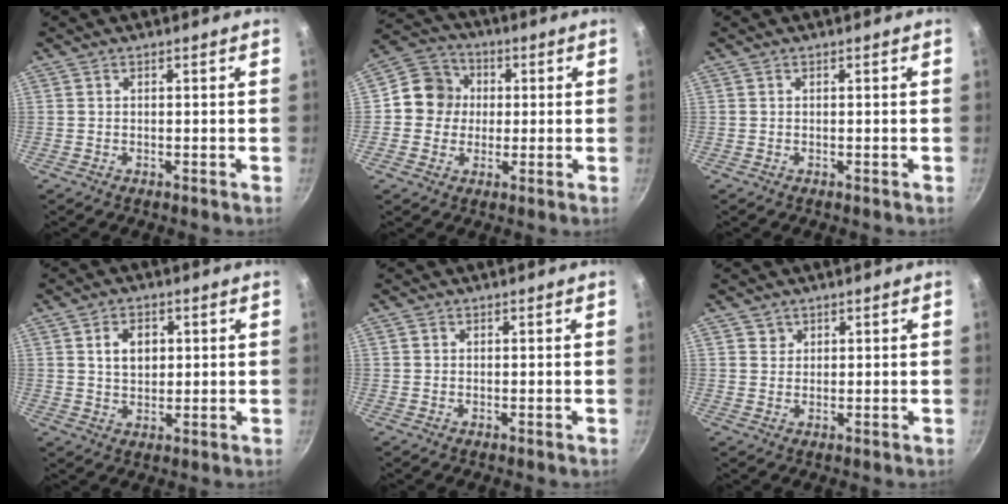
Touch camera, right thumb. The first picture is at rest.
{"total": 9.1, "force": [0.5, 8.5, 3.1], "torque": [-0.014, 0.017, -0.012]}
{"total": 0.0}
{"total": 5.7, "force": [1.5, 4.1, 3.8], "torque": [-0.045, -0.003, 0.027]}
{"total": 0.6, "force": [0.2, 0.6, 0.1], "torque": [0.001, 0.003, 0.001]}
{"total": 2.0, "force": [1.0, 1.7, 0.1], "torque": [0.017, 0.003, 0.014]}